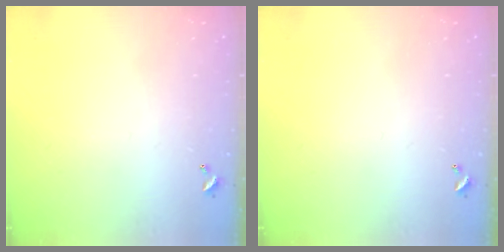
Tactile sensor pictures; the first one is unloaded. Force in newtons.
{"total": 0.0}